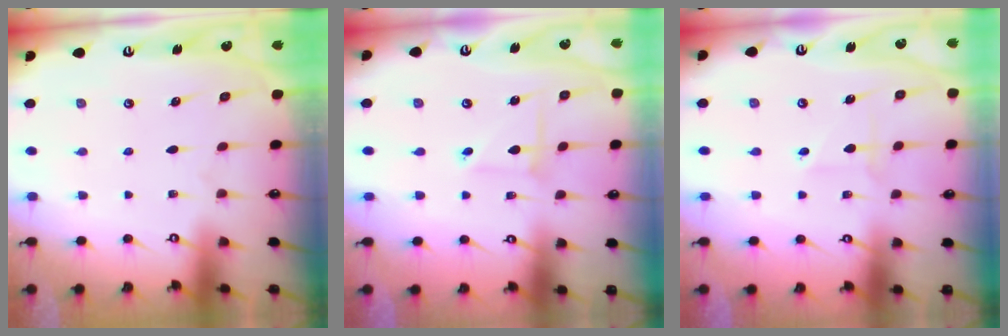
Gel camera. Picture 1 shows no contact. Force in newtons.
{"total": 3.2, "press": 3.2, "slide": 0.3}
{"total": 2.8, "press": 2.6, "slide": 0.9}